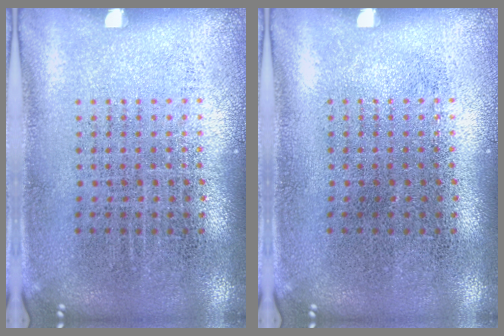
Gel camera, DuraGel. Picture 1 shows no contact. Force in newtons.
{"total": 0.0}